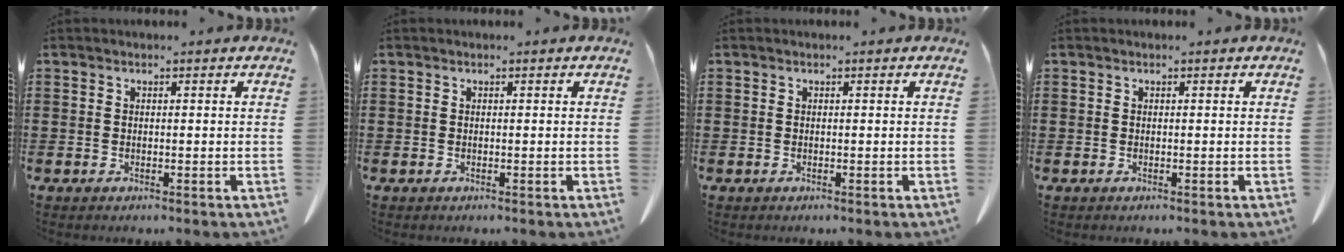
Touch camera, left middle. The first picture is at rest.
{"total": 0.0}
{"total": 0.0}
{"total": 0.0}